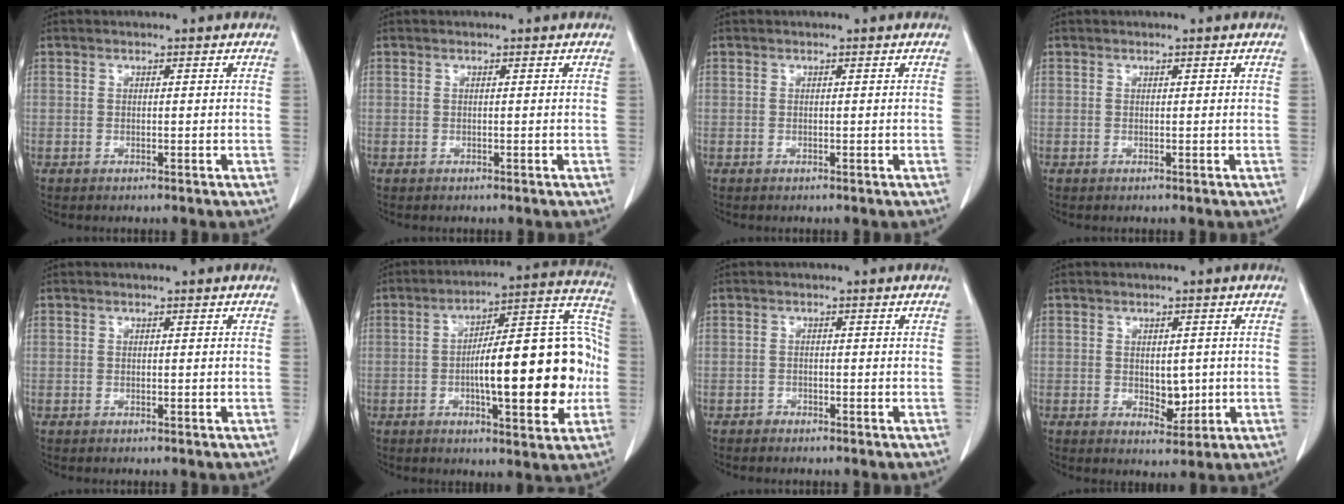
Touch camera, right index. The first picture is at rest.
{"total": 0.0}
{"total": 0.0}
{"total": 0.0}
{"total": 0.0}
{"total": 20.4, "force": [-2.3, 4.9, 19.7], "torque": [-0.272, 0.035, -0.033]}
{"total": 0.7, "force": [-0.6, 0.3, 0.0], "torque": [-0.001, 0.001, -0.014]}
{"total": 3.8, "force": [-0.1, 2.3, 3.1], "torque": [-0.040, -0.006, 0.008]}